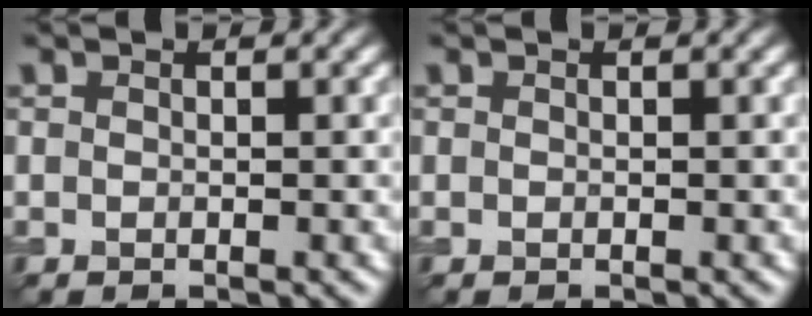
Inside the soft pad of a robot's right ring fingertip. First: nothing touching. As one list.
[{"total": 0.0}]